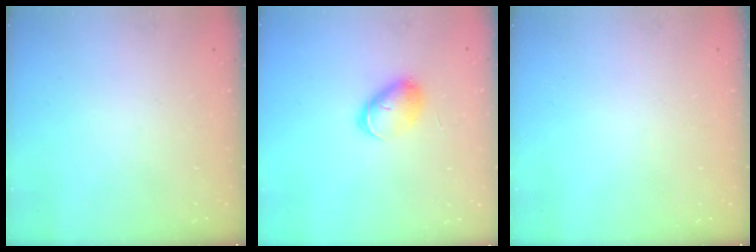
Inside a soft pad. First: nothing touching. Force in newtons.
{"total": 6.2, "press": 6.2, "slide": 0.1}
{"total": 0.0}